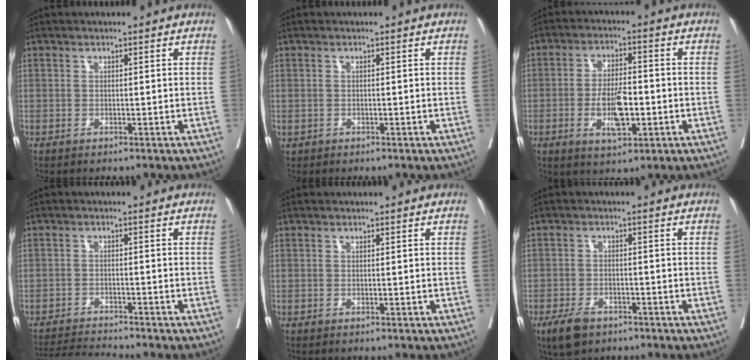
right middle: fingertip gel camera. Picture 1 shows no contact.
{"total": 2.4, "force": [0.9, -1.6, -1.5], "torque": [0.033, 0.003, 0.014]}
{"total": 7.3, "force": [-1.9, 2.4, 6.6], "torque": [-0.125, -0.002, -0.028]}
{"total": 4.4, "force": [-4.2, -1.2, 0.2], "torque": [-0.007, -0.018, -0.076]}
{"total": 0.0}
{"total": 4.5, "force": [-3.0, 2.4, 2.4], "torque": [-0.048, -0.004, -0.048]}